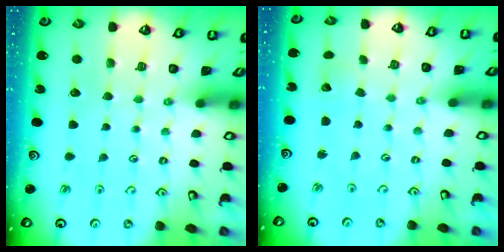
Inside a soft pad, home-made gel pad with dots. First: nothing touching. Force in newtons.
{"total": 2.5, "press": 2.5, "slide": 0.4}